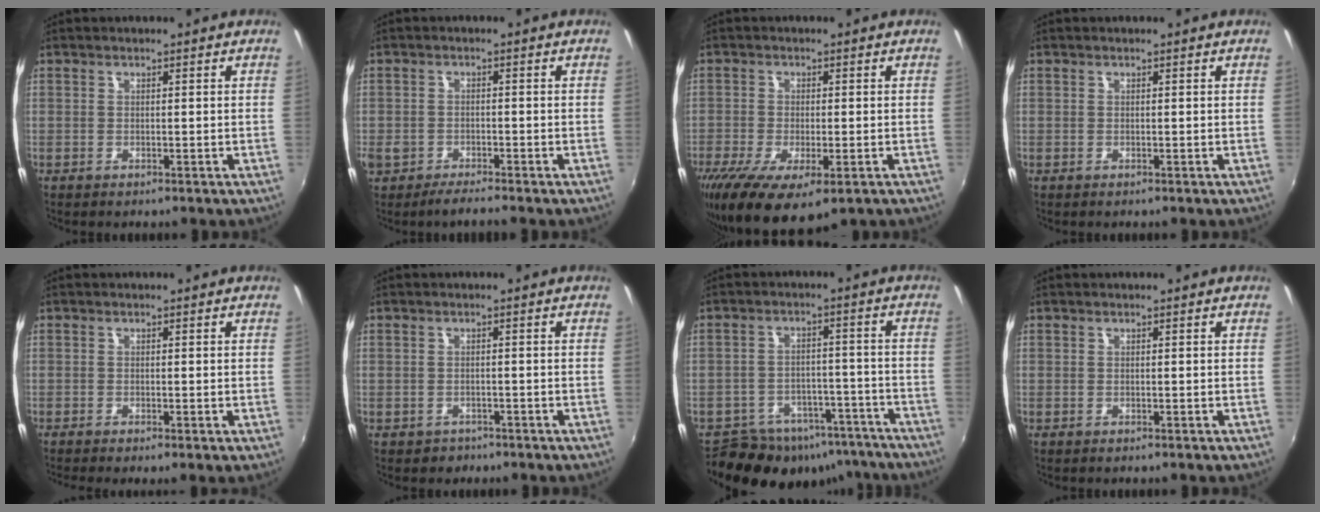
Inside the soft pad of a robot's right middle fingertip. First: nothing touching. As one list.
[{"total": 3.3, "force": [-2.7, 1.1, 1.6], "torque": [-0.046, -0.015, -0.057]}, {"total": 11.9, "force": [-6.6, 4.0, 9.0], "torque": [-0.185, -0.052, -0.104]}, {"total": 0.0}, {"total": 1.0, "force": [-0.3, -0.6, 0.7], "torque": [-0.010, -0.005, -0.008]}, {"total": 1.6, "force": [-1.1, 1.2, 0.1], "torque": [-0.006, -0.001, -0.016]}, {"total": 16.2, "force": [-12.7, 8.5, 5.3], "torque": [-0.115, 0.016, -0.158]}, {"total": 0.0}]